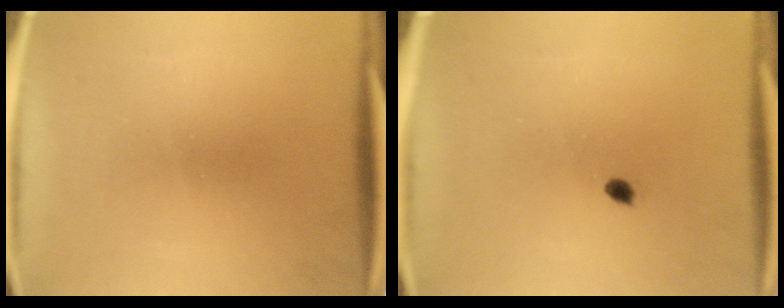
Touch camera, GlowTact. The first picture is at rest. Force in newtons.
{"total": 1.1}